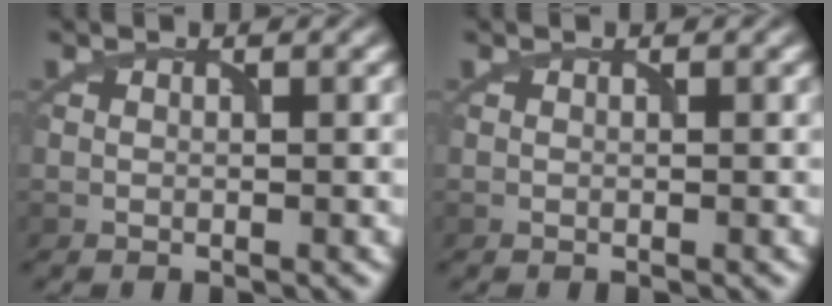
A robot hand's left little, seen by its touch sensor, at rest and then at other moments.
{"total": 0.0}